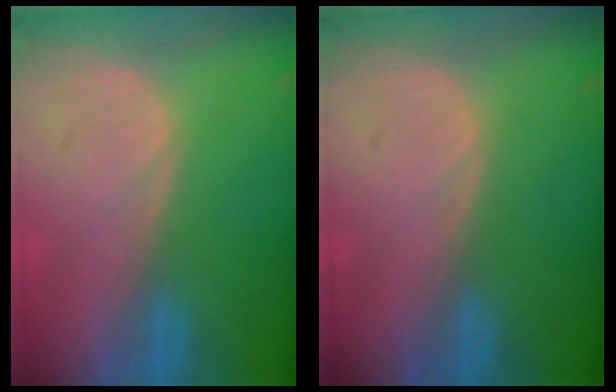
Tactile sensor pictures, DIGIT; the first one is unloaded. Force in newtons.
{"total": 0.0}